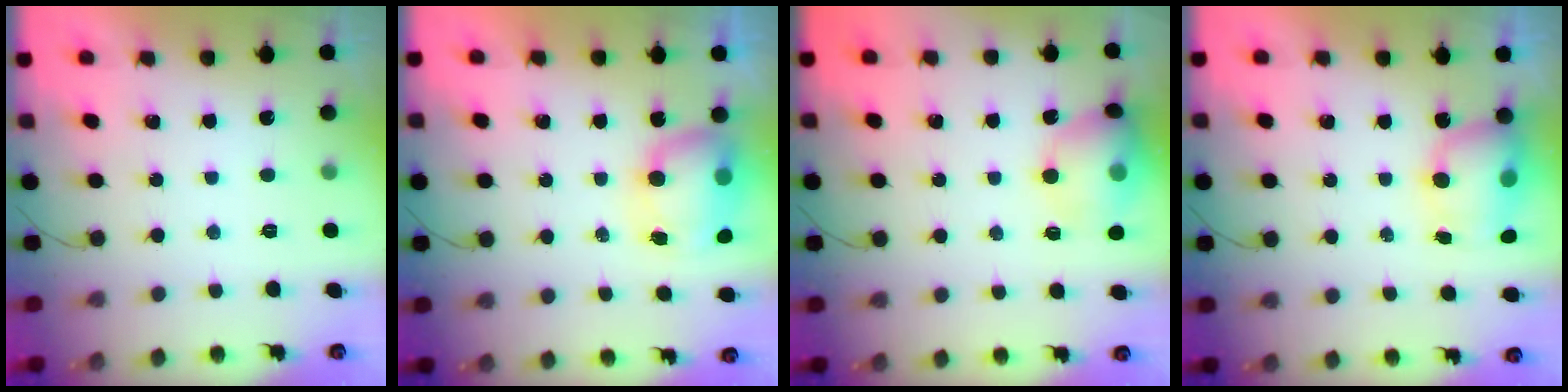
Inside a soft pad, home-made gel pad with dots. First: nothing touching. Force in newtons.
{"total": 8.8, "press": 8.6, "slide": 1.9}
{"total": 13.1, "press": 12.9, "slide": 2.1}
{"total": 7.9, "press": 7.9, "slide": 0.9}